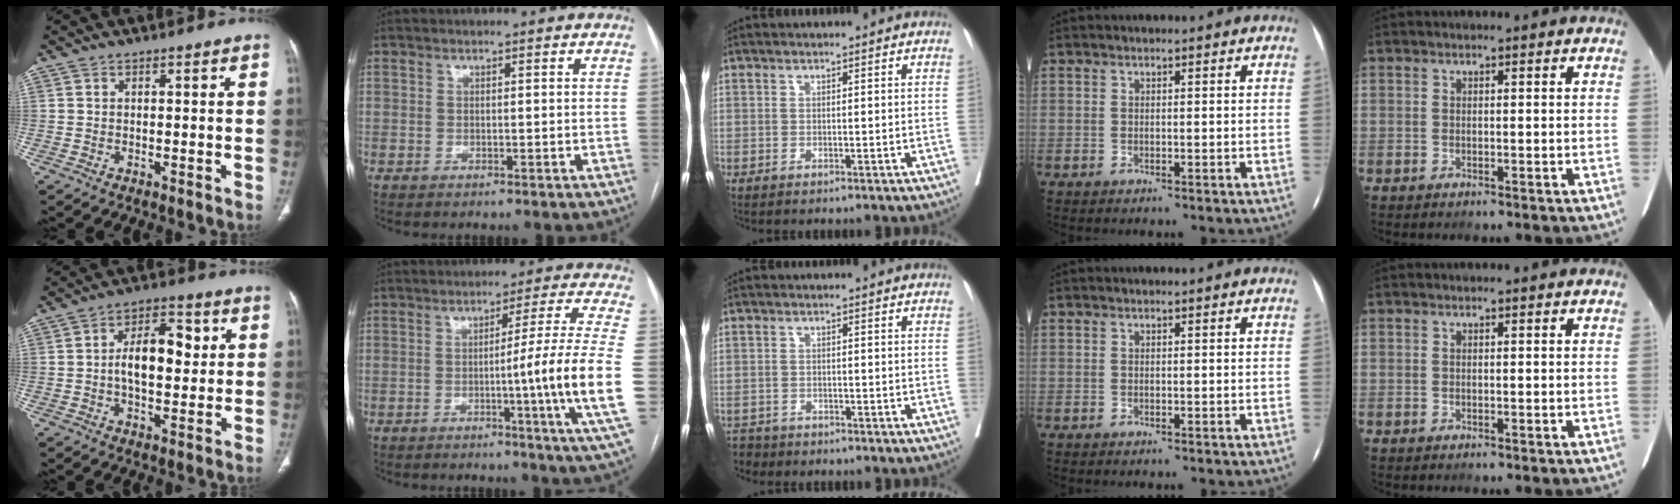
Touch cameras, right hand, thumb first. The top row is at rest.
{"thumb": {"total": 10.6, "force": [1.1, 6.0, 8.7], "torque": [-0.118, 0.012, 0.016]}, "index": {"total": 13.2, "force": [-2.4, -3.1, 12.6], "torque": [-0.171, -0.020, -0.038]}, "middle": {"total": 2.7, "force": [-2.4, 1.2, -0.6], "torque": [0.006, -0.001, -0.044]}}